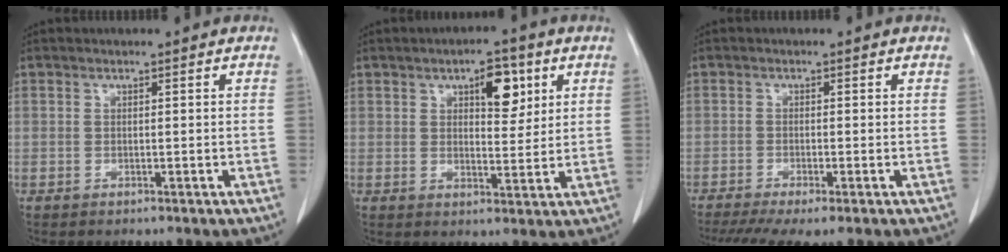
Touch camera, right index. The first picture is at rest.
{"total": 6.5, "force": [3.0, 2.7, 5.1], "torque": [-0.073, 0.003, 0.044]}
{"total": 7.1, "force": [-5.1, 0.8, 4.8], "torque": [-0.075, -0.011, -0.085]}